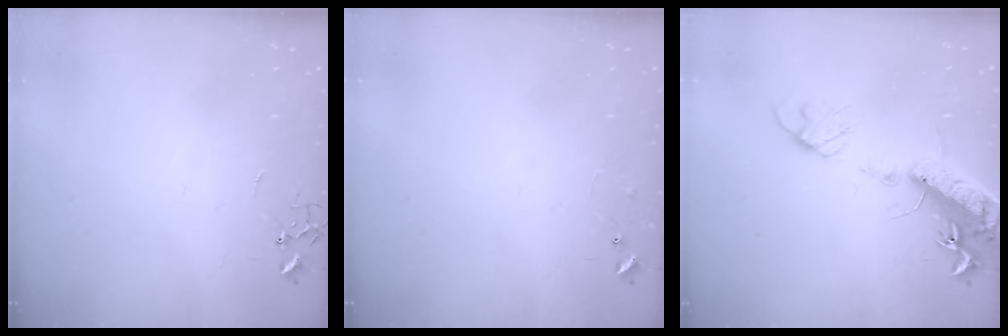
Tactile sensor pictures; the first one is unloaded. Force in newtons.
{"total": 6.4, "press": 6.3, "slide": 0.5}
{"total": 17.2, "press": 16.7, "slide": 3.9}